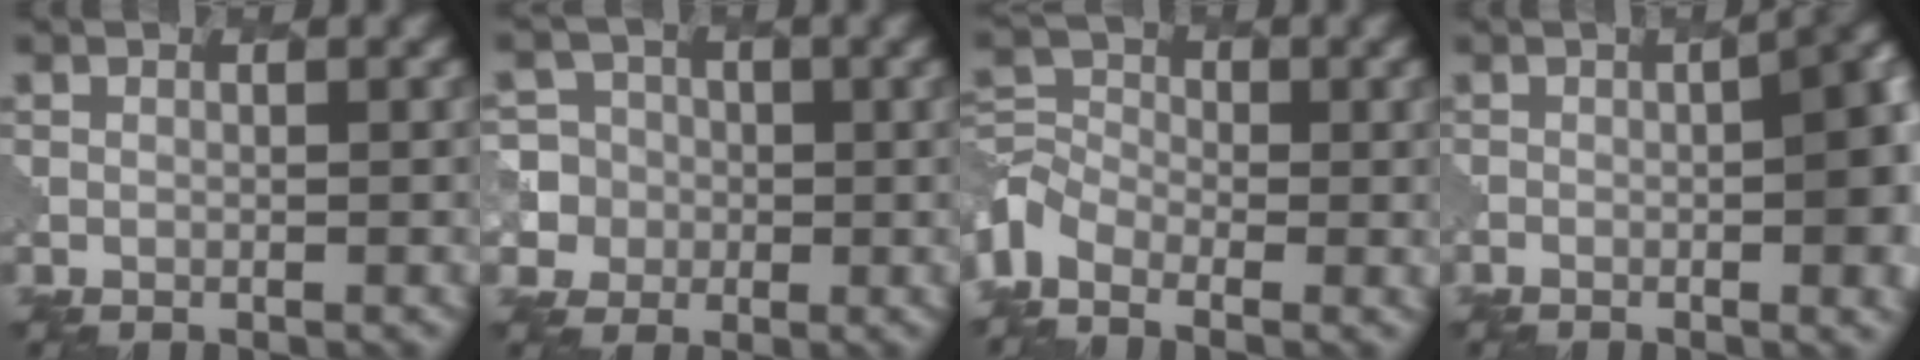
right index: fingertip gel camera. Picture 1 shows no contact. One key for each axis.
{"total": 7.7, "fx": -0.9, "fy": 7.5, "fz": 1.3, "tx": -0.037, "ty": 0.015, "tz": -0.031}
{"total": 6.0, "fx": -2.8, "fy": 3.6, "fz": 3.8, "tx": -0.079, "ty": -0.002, "tz": -0.071}
{"total": 9.9, "fx": -1.4, "fy": 3.8, "fz": 9.1, "tx": -0.066, "ty": 0.011, "tz": -0.028}